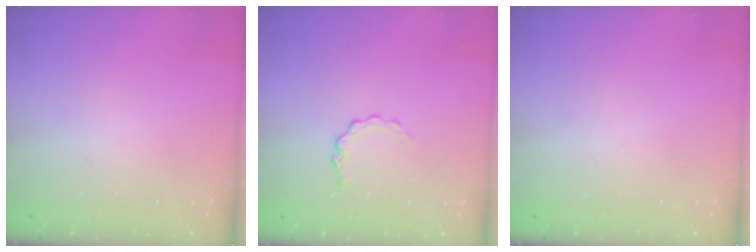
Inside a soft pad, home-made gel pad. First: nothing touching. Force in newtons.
{"total": 2.9, "press": 2.9, "slide": 0.3}
{"total": 0.0}